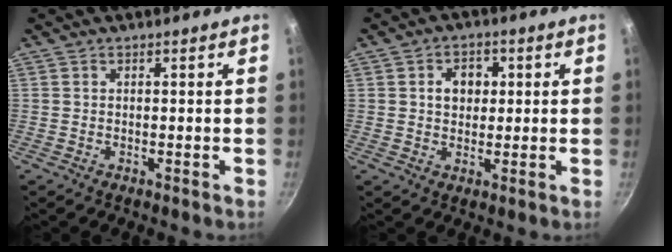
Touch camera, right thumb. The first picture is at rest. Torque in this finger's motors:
{"motor_torque": [-0.34, 0.44, 0.02, 0.08, 0.13]}